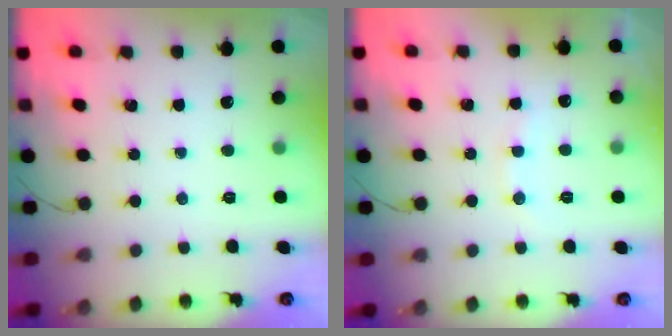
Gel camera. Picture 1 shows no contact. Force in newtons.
{"total": 6.7, "press": 6.6, "slide": 1.2}